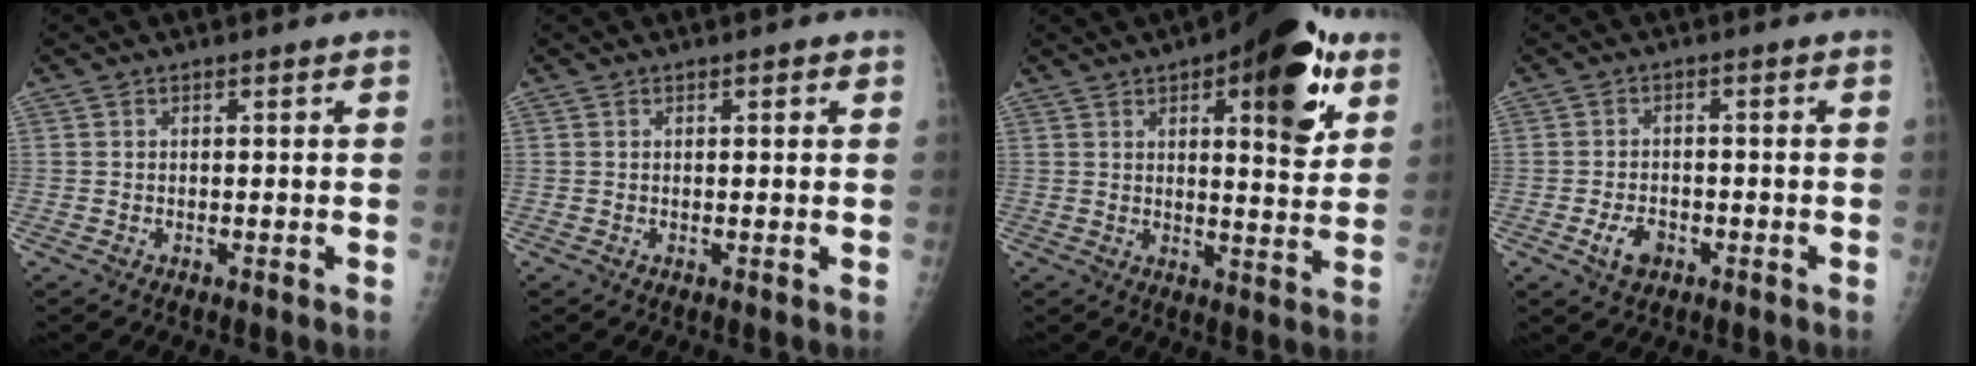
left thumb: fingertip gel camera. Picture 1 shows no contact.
{"total": 1.0, "force": [0.5, 0.4, 0.7], "torque": [-0.006, 0.001, 0.005]}
{"total": 17.0, "force": [8.0, 6.3, 13.6], "torque": [-0.140, -0.026, 0.102]}
{"total": 4.1, "force": [-1.9, 2.7, 2.5], "torque": [-0.038, 0.009, -0.031]}